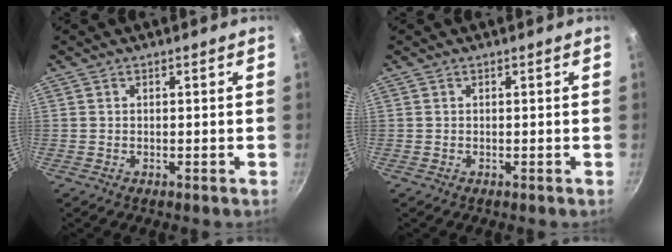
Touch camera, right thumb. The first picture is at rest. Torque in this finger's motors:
{"motor_torque": [0.00, 0.00, 0.00, -0.01, 0.00]}